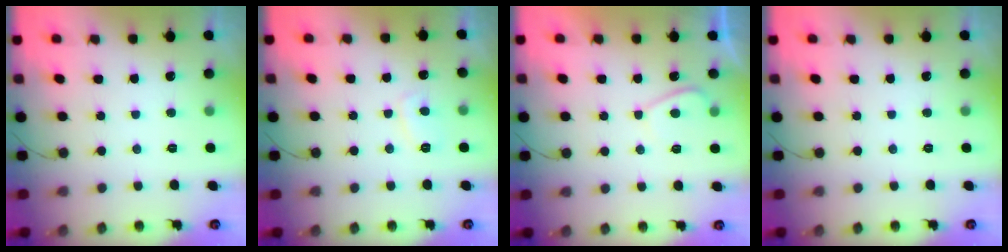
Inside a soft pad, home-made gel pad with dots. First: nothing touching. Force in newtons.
{"total": 3.2, "press": 3.2, "slide": 0.3}
{"total": 2.5, "press": 2.3, "slide": 0.8}
{"total": 0.0}